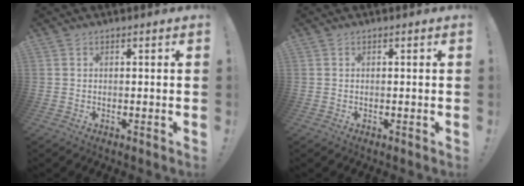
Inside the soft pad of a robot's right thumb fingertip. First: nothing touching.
{"total": 0.0}